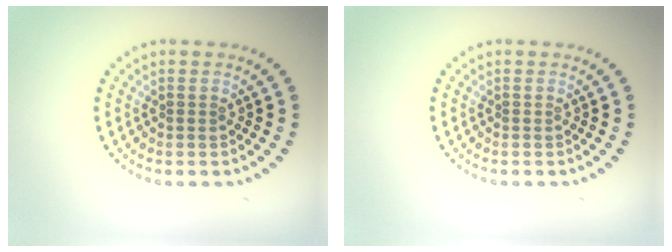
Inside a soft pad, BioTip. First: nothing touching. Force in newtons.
{"total": 0.0}